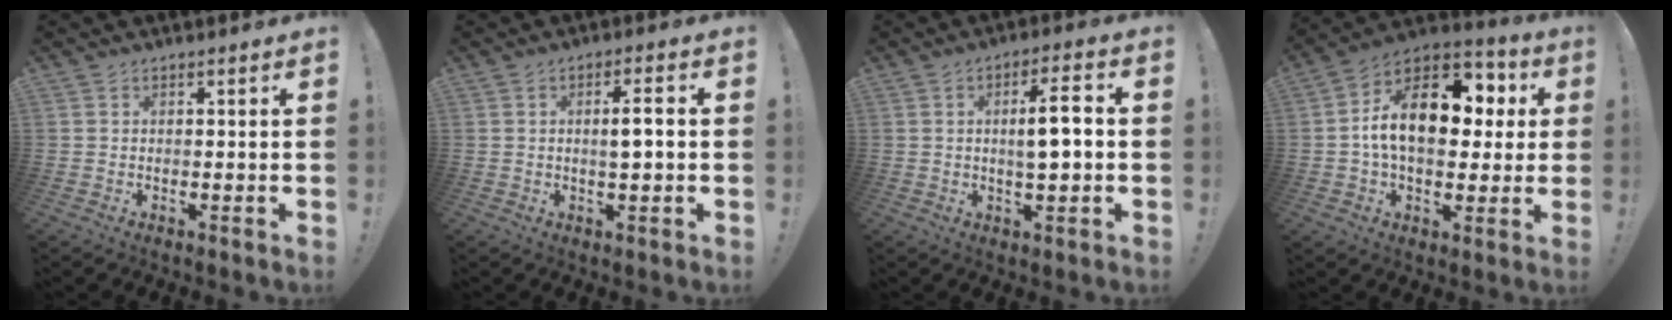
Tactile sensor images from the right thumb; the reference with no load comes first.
{"total": 4.6, "force": [0.4, 0.7, 4.5], "torque": [-0.068, -0.001, 0.000]}
{"total": 8.0, "force": [0.3, 1.7, 7.8], "torque": [-0.114, 0.002, -0.001]}
{"total": 18.6, "force": [2.3, 11.5, 14.5], "torque": [-0.229, 0.007, 0.044]}